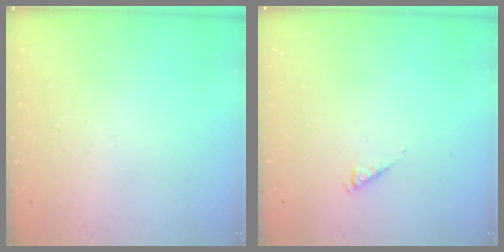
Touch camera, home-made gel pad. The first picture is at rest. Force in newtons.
{"total": 0.6, "press": 0.6, "slide": 0.1}